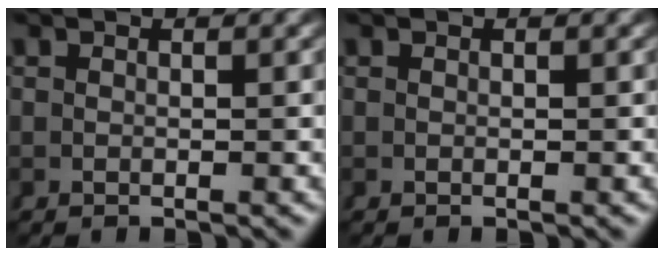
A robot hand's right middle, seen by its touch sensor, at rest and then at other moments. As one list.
[{"total": 0.0}]